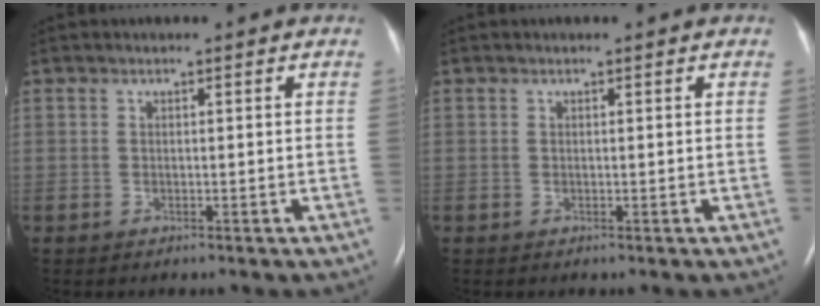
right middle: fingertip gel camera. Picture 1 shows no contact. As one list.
[{"total": 0.0}]